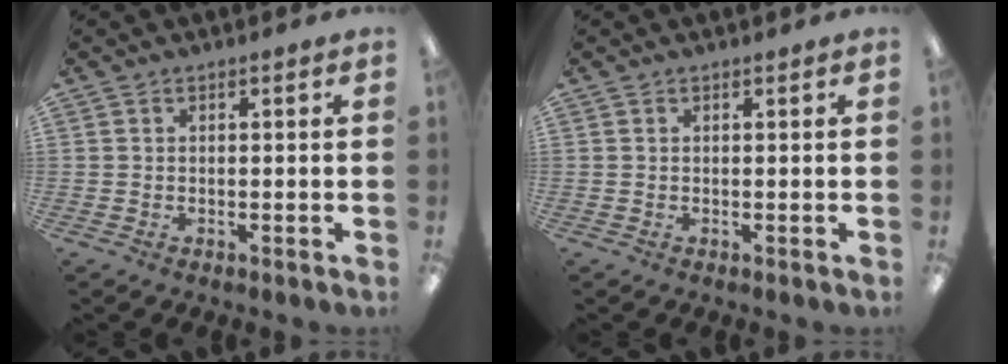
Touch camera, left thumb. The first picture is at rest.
{"total": 0.0}